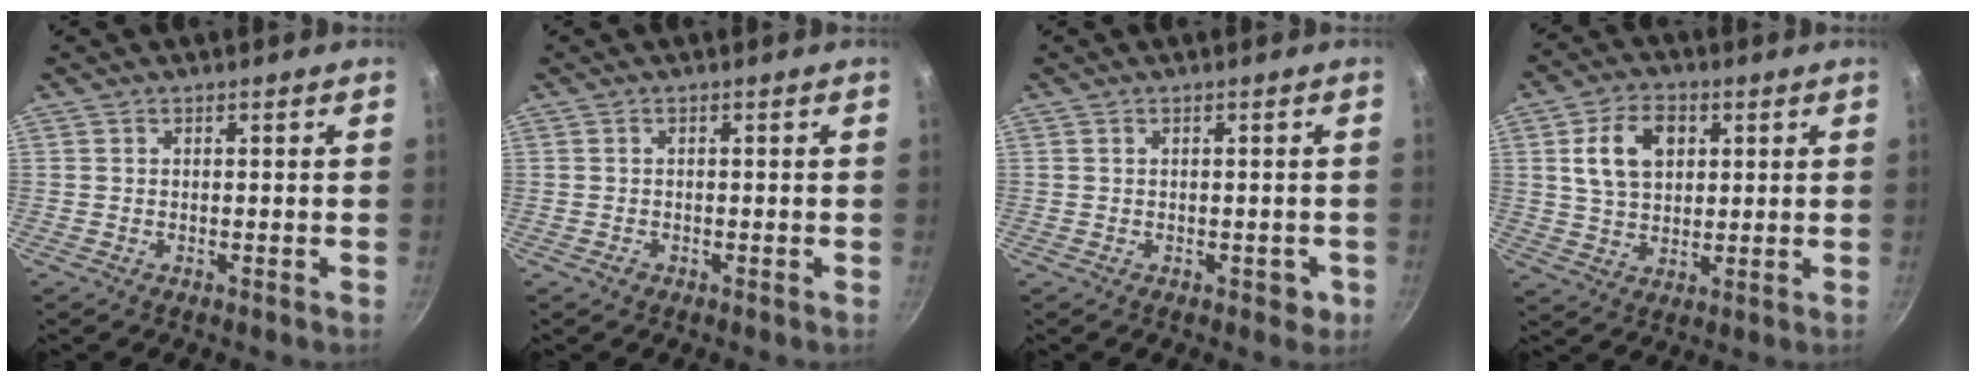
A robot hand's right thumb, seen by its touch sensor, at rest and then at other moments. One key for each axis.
{"total": 0.7, "fx": -0.4, "fy": 0.5, "fz": 0.2, "tx": -0.002, "ty": 0.002, "tz": -0.006}
{"total": 2.3, "fx": -0.5, "fy": 1.6, "fz": 1.6, "tx": 0.003, "ty": 0.011, "tz": -0.001}
{"total": 10.2, "fx": 2.8, "fy": 7.1, "fz": 6.8, "tx": -0.103, "ty": -0.001, "tz": 0.047}